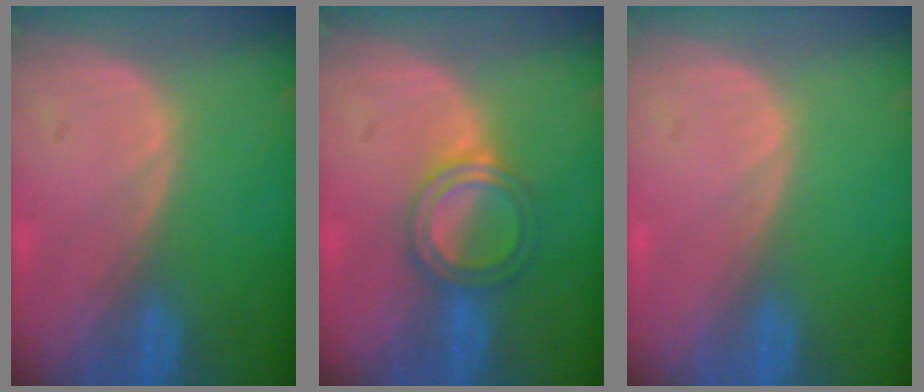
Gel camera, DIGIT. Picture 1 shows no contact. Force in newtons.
{"total": 4.9, "press": 4.9, "slide": 0.3}
{"total": 0.0}